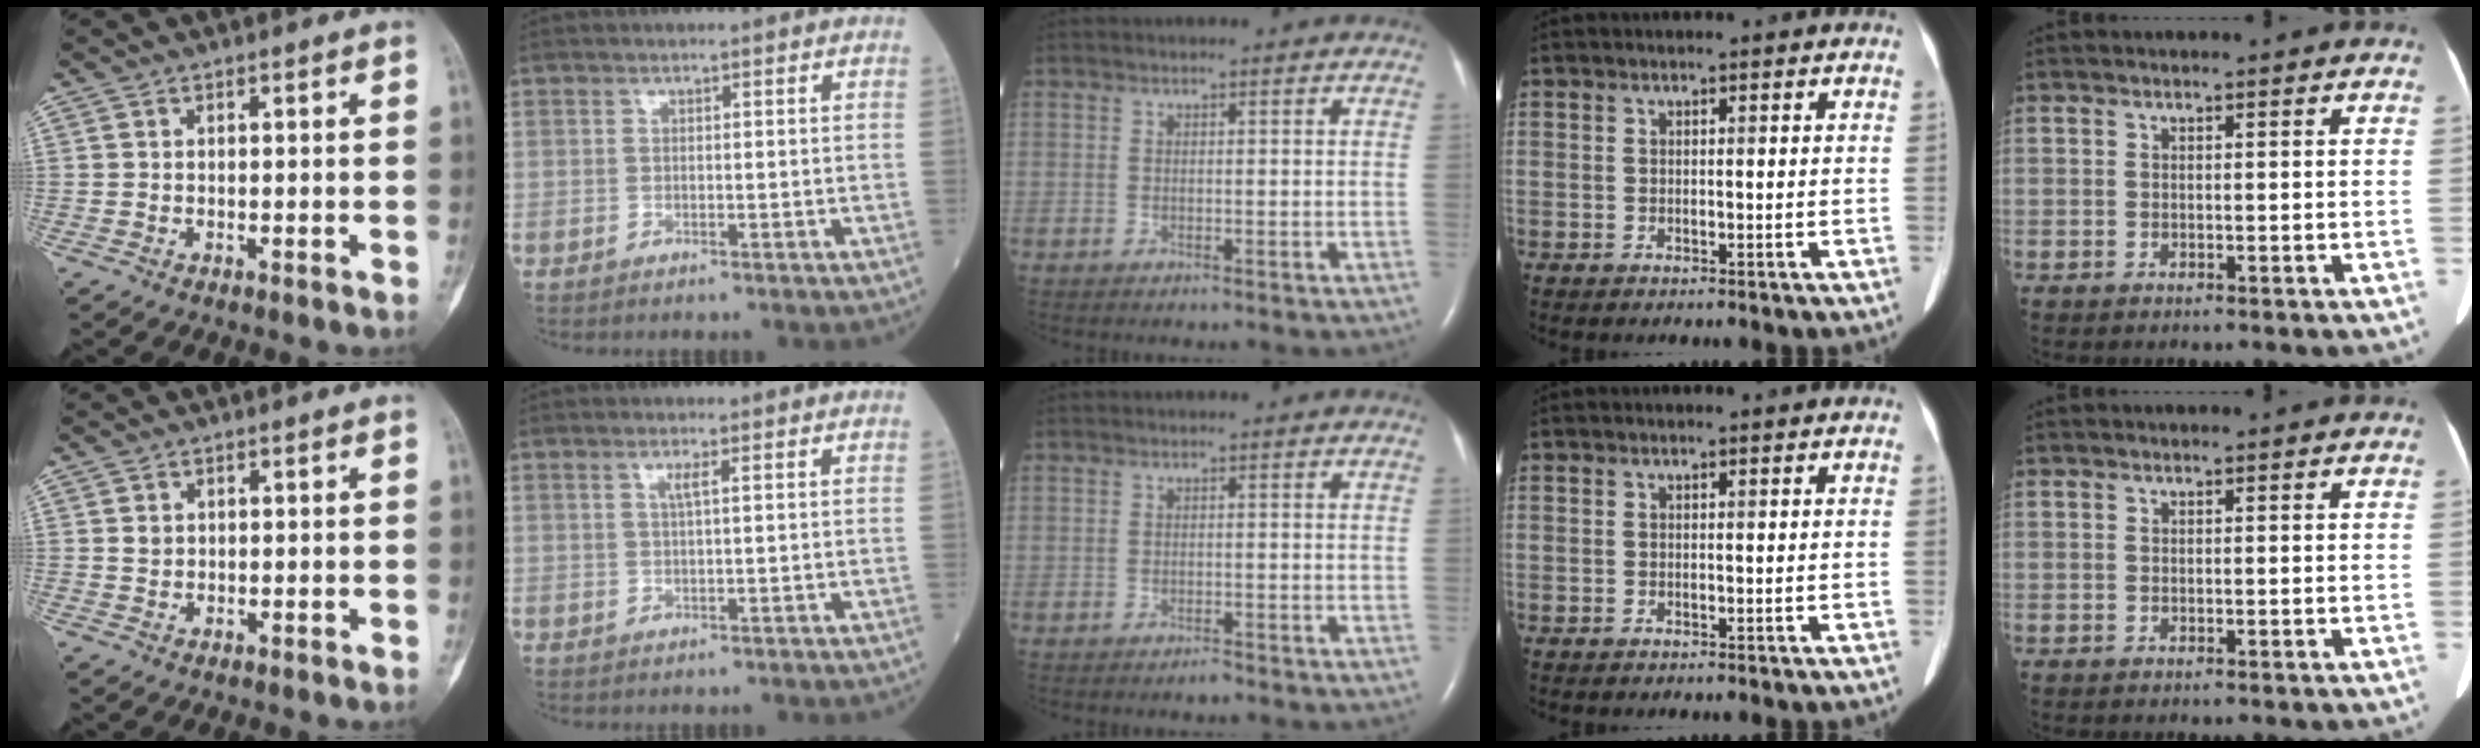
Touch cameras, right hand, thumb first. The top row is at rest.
{"thumb": {"total": 1.4, "force": [0.4, 1.2, 0.6], "torque": [-0.006, 0.000, 0.008]}, "index": {"total": 1.5, "force": [0.6, -0.2, 1.4], "torque": [-0.030, 0.000, 0.010]}, "middle": {"total": 0.8, "force": [-0.7, 0.0, 0.4], "torque": [-0.011, -0.003, -0.008]}}